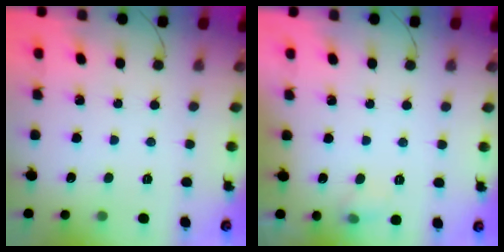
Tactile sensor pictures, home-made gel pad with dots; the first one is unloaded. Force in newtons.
{"total": 5.7, "press": 5.4, "slide": 2.0}